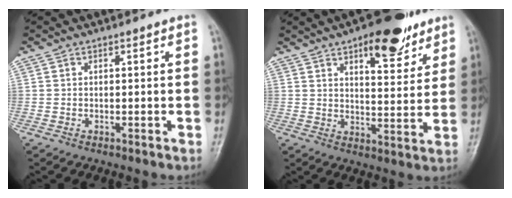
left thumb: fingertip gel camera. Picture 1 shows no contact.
{"total": 12.7, "force": [7.8, 5.3, 8.5], "torque": [-0.081, -0.039, 0.110]}